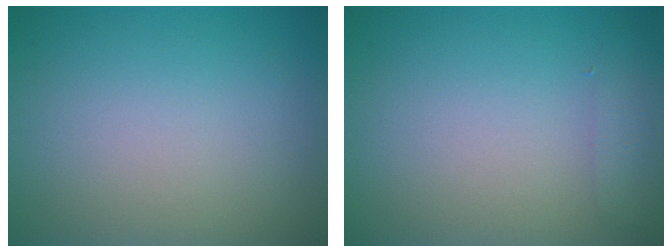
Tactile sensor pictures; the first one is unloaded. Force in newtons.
{"total": 1.3, "press": 1.3, "slide": 0.1}